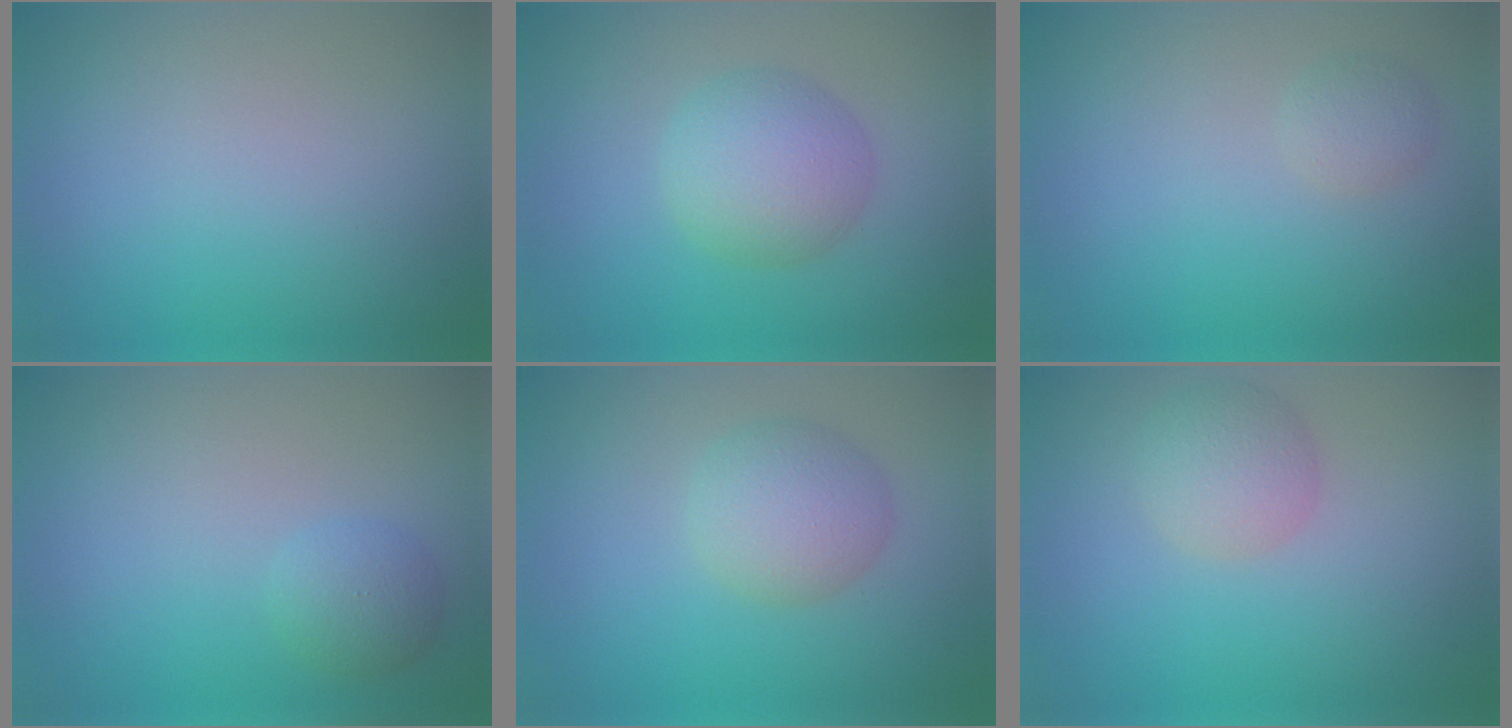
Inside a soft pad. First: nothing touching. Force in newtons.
{"total": 4.7, "press": 4.7, "slide": 0.1}
{"total": 1.3, "press": 1.3, "slide": 0.1}
{"total": 1.8, "press": 1.8, "slide": 0.1}
{"total": 3.8, "press": 3.8, "slide": 0.1}
{"total": 3.0, "press": 3.0, "slide": 0.2}